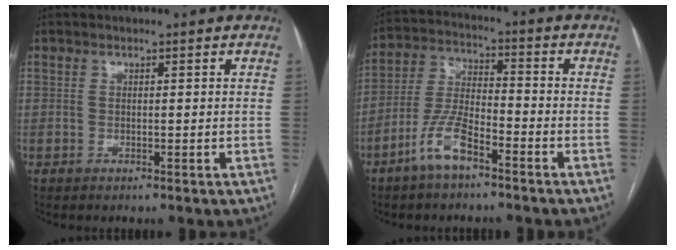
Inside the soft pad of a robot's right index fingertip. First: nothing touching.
{"total": 8.3, "force": [-5.2, 2.5, 6.0], "torque": [-0.134, 0.005, -0.101]}